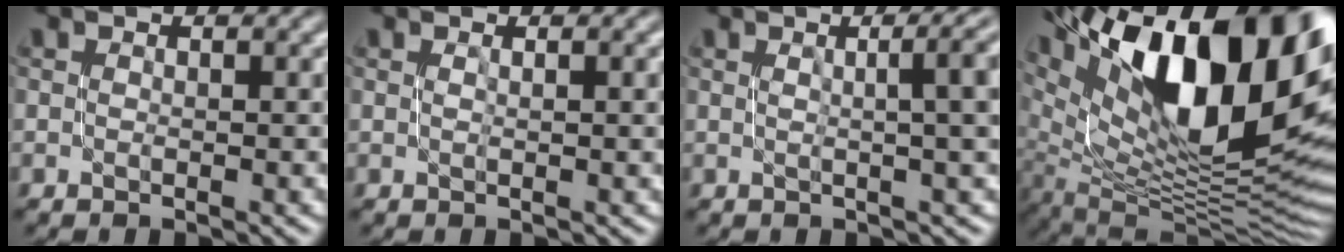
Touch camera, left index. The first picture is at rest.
{"total": 1.6, "force": [0.3, 0.5, 1.4], "torque": [-0.013, 0.001, 0.001]}
{"total": 6.5, "force": [1.2, 2.1, 6.0], "torque": [-0.039, 0.018, 0.013]}
{"total": 18.4, "force": [8.0, 8.4, 14.3], "torque": [-0.237, 0.029, 0.142]}